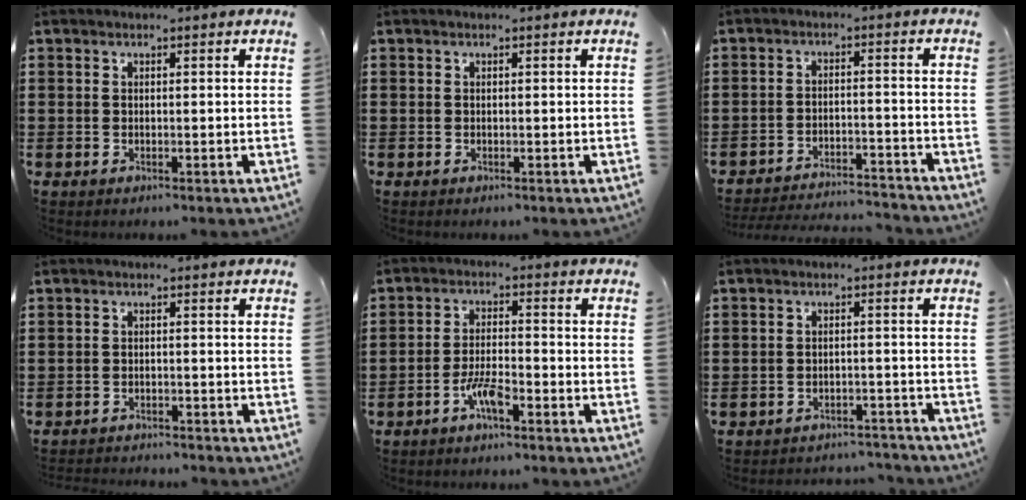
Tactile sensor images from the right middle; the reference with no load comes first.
{"total": 0.0}
{"total": 4.2, "force": [-4.1, 0.3, 0.5], "torque": [-0.011, 0.005, -0.087]}
{"total": 1.9, "force": [-1.9, 0.1, 0.0], "torque": [-0.006, 0.001, -0.042]}
{"total": 4.7, "force": [-2.8, 1.0, 3.7], "torque": [-0.088, 0.000, -0.060]}
{"total": 3.1, "force": [-3.1, 0.4, -0.3], "torque": [-0.002, 0.001, -0.068]}